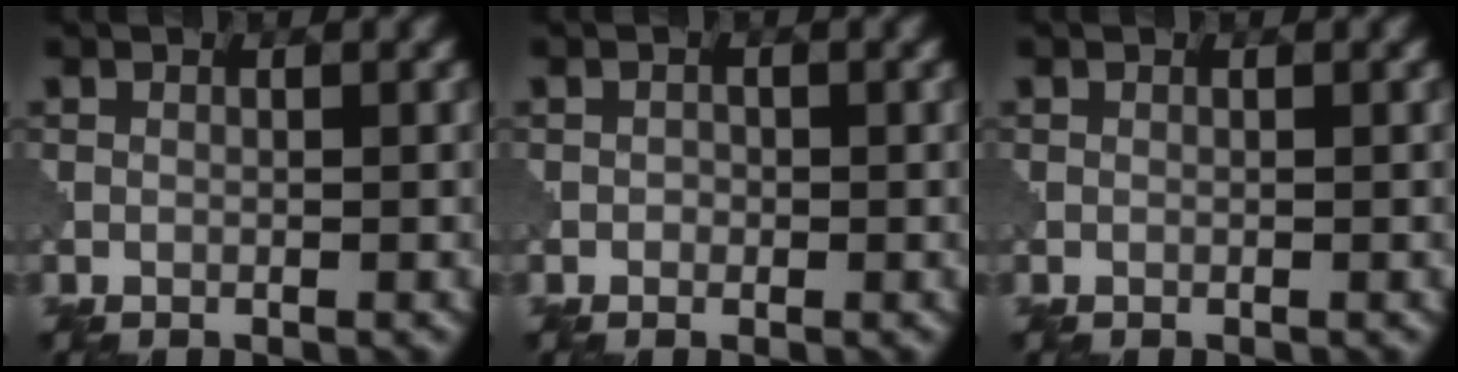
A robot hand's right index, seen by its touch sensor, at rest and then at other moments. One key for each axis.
{"total": 0.6, "fx": -0.1, "fy": 0.6, "fz": 0.2, "tx": 0.000, "ty": -0.004, "tz": -0.003}
{"total": 0.0}